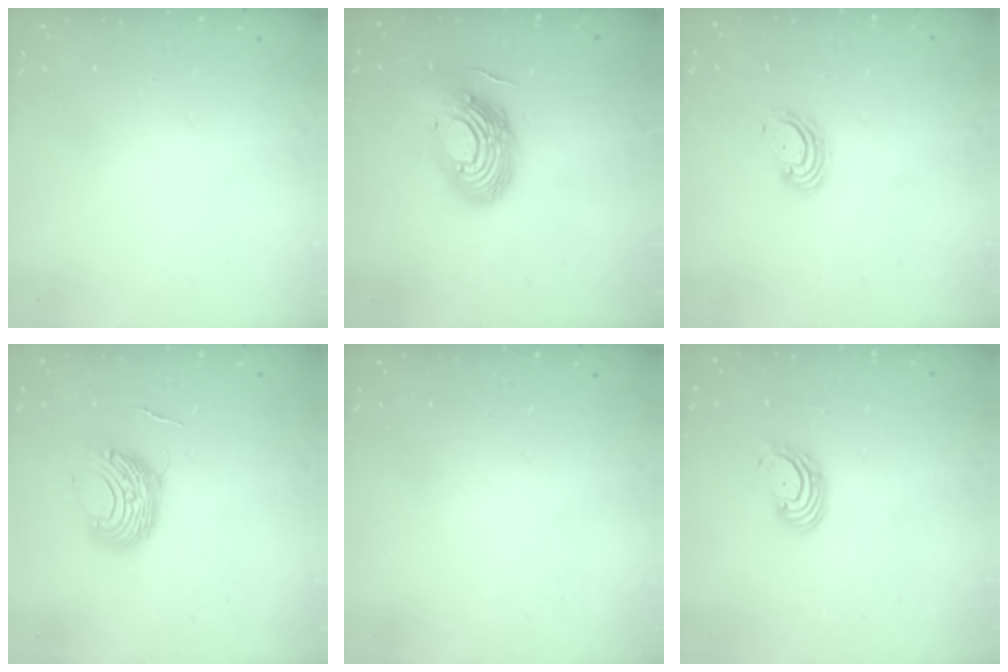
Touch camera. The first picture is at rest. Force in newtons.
{"total": 14.7, "press": 14.6, "slide": 1.2}
{"total": 4.2, "press": 4.2, "slide": 0.3}
{"total": 10.2, "press": 10.2, "slide": 0.8}
{"total": 0.0}
{"total": 2.7, "press": 2.7, "slide": 0.3}